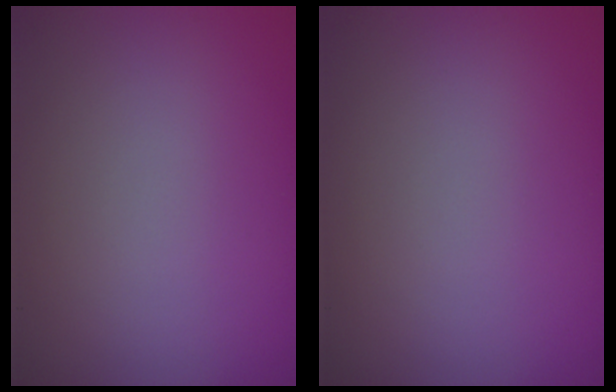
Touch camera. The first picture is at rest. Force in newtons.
{"total": 0.0}